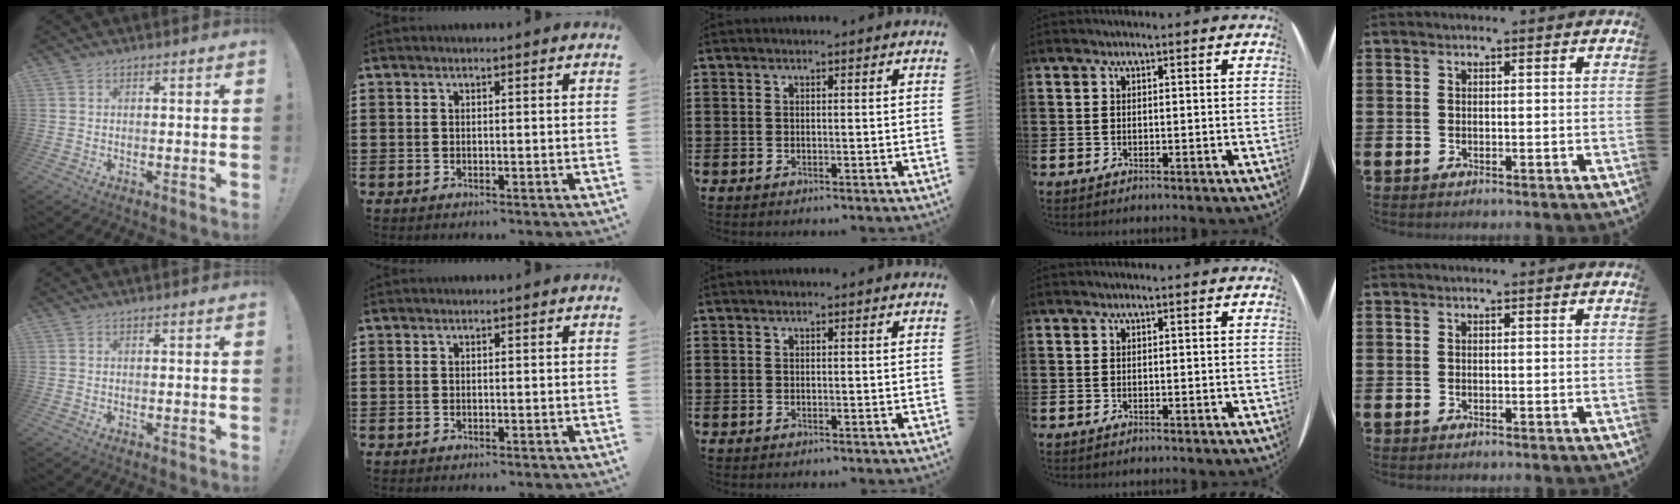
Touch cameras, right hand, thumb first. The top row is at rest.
{}